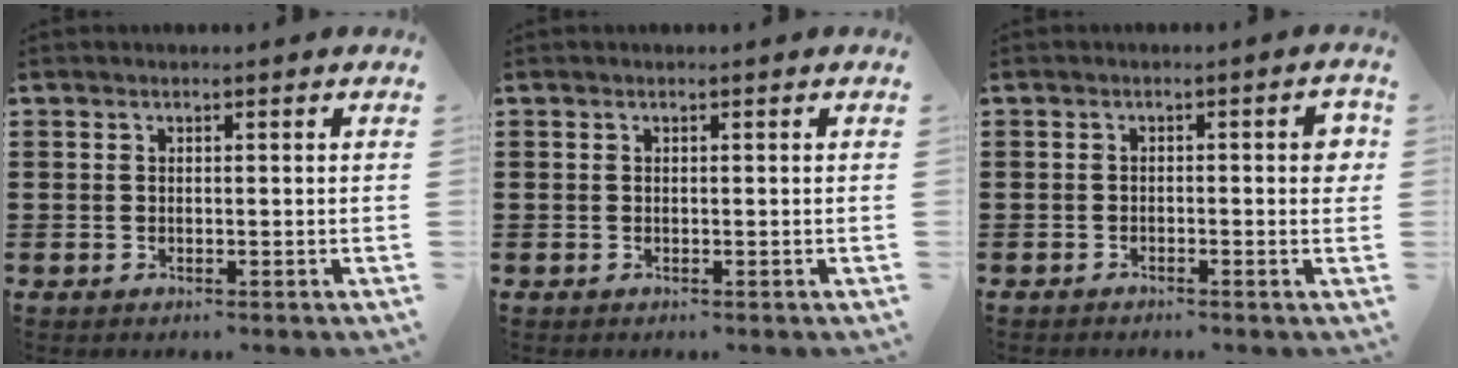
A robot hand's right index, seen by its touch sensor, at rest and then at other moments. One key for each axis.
{"total": 0.0}
{"total": 2.6, "fx": -0.9, "fy": 0.4, "fz": 2.4, "tx": -0.031, "ty": -0.003, "tz": -0.019}